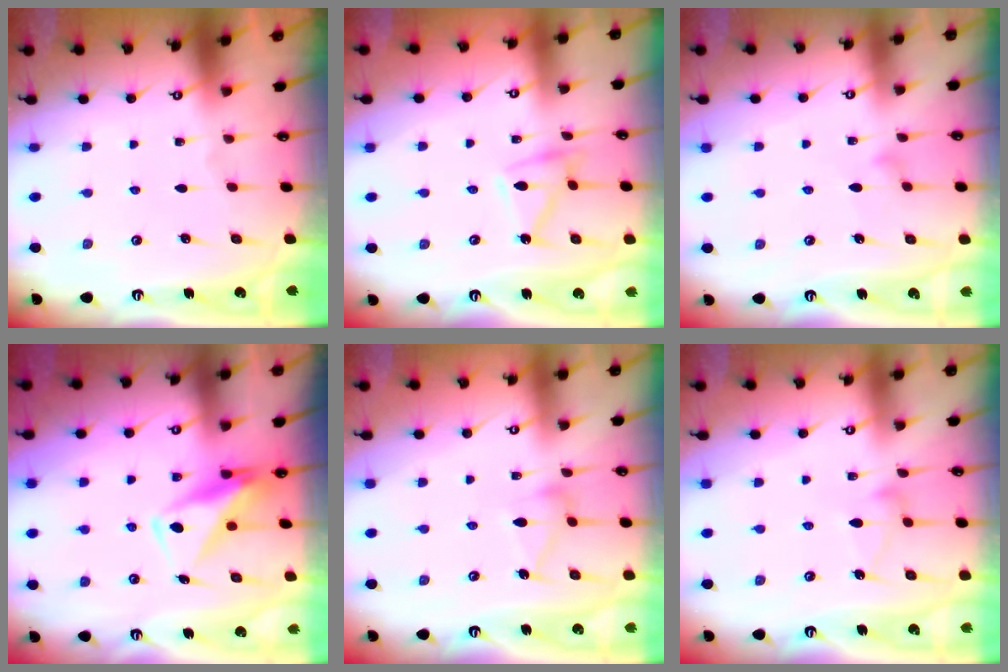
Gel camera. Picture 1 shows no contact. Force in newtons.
{"total": 9.5, "press": 9.5, "slide": 0.3}
{"total": 8.5, "press": 8.4, "slide": 0.6}
{"total": 10.7, "press": 10.6, "slide": 1.0}
{"total": 9.7, "press": 9.7, "slide": 0.4}
{"total": 7.9, "press": 7.9, "slide": 0.5}